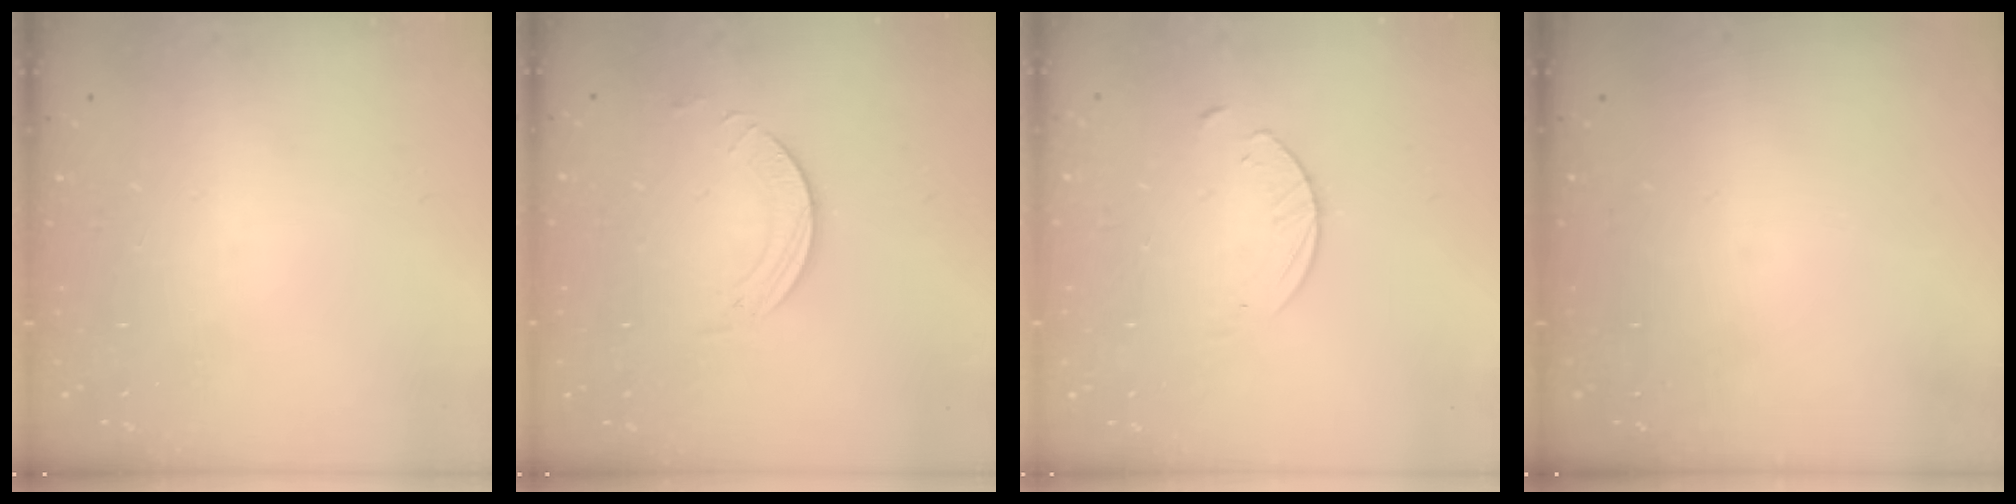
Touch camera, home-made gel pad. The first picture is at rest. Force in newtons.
{"total": 2.5, "press": 2.5, "slide": 0.2}
{"total": 4.3, "press": 4.3, "slide": 0.5}
{"total": 0.0}